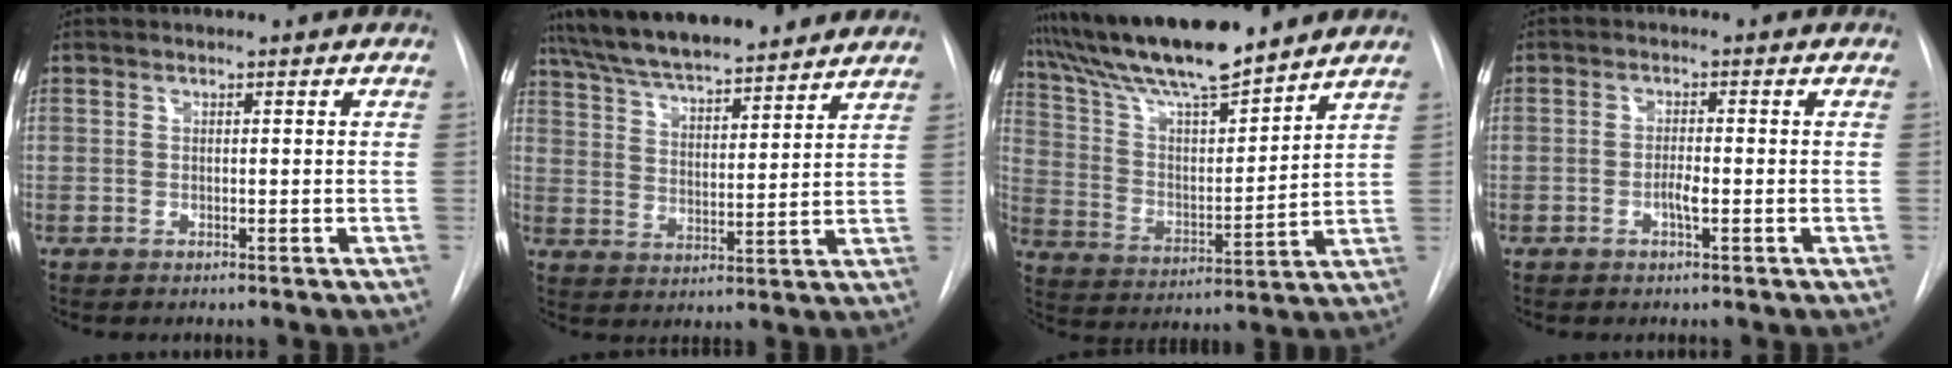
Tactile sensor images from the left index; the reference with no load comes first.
{"total": 18.2, "force": [16.0, 3.0, 8.1], "torque": [-0.138, 0.032, 0.249]}
{"total": 16.8, "force": [14.7, 1.5, 7.9], "torque": [-0.145, 0.004, 0.261]}
{"total": 2.1, "force": [-0.8, 0.3, 1.9], "torque": [-0.034, 0.001, -0.015]}